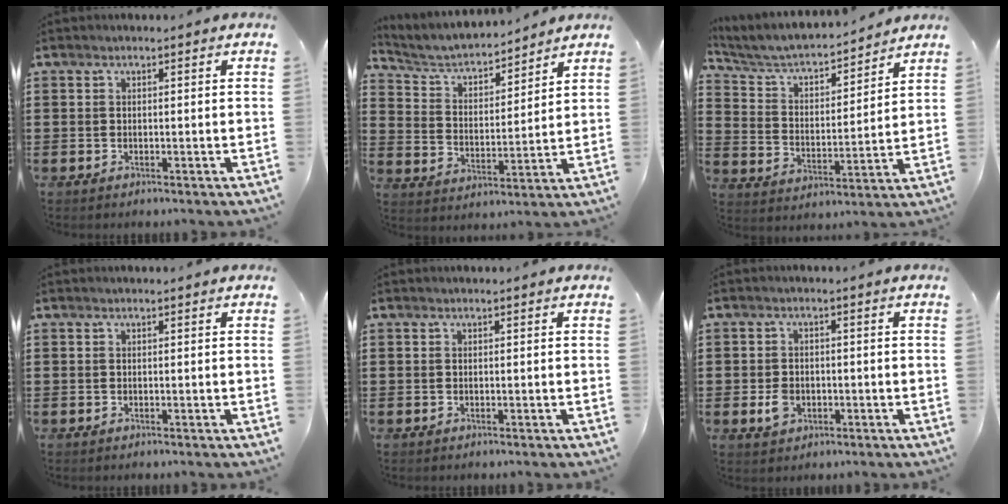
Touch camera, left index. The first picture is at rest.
{"total": 5.0, "force": [4.6, 1.2, 1.5], "torque": [-0.053, -0.031, 0.074]}
{"total": 5.1, "force": [4.6, 1.2, 1.8], "torque": [-0.057, -0.033, 0.071]}
{"total": 0.0}
{"total": 0.0}
{"total": 3.2, "force": [-0.8, 2.4, 1.9], "torque": [-0.045, 0.001, -0.016]}